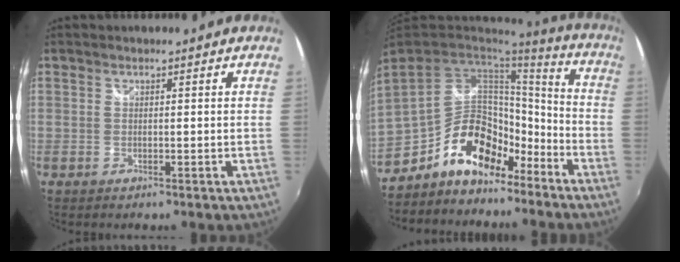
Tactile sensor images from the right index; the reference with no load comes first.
{"total": 19.6, "force": [-12.8, 11.2, 9.7], "torque": [-0.203, 0.039, -0.196]}